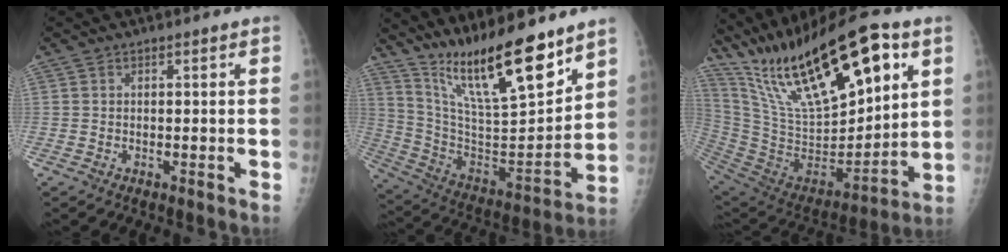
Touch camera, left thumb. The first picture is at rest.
{"total": 21.6, "force": [15.9, 4.3, 13.9], "torque": [-0.207, -0.082, 0.291]}
{"total": 30.8, "force": [16.2, 11.4, 23.5], "torque": [-0.389, -0.032, 0.295]}